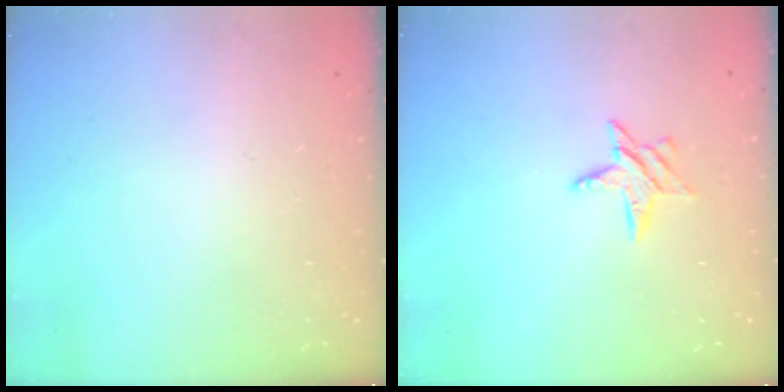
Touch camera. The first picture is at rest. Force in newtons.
{"total": 7.1, "press": 7.1, "slide": 0.7}